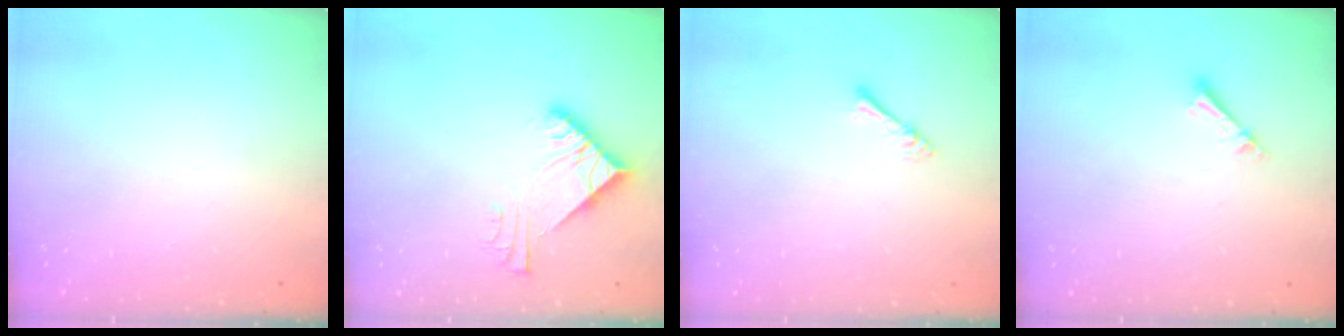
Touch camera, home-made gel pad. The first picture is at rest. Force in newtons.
{"total": 6.6, "press": 6.6, "slide": 0.5}
{"total": 2.9, "press": 2.8, "slide": 0.4}
{"total": 2.5, "press": 2.5, "slide": 0.1}